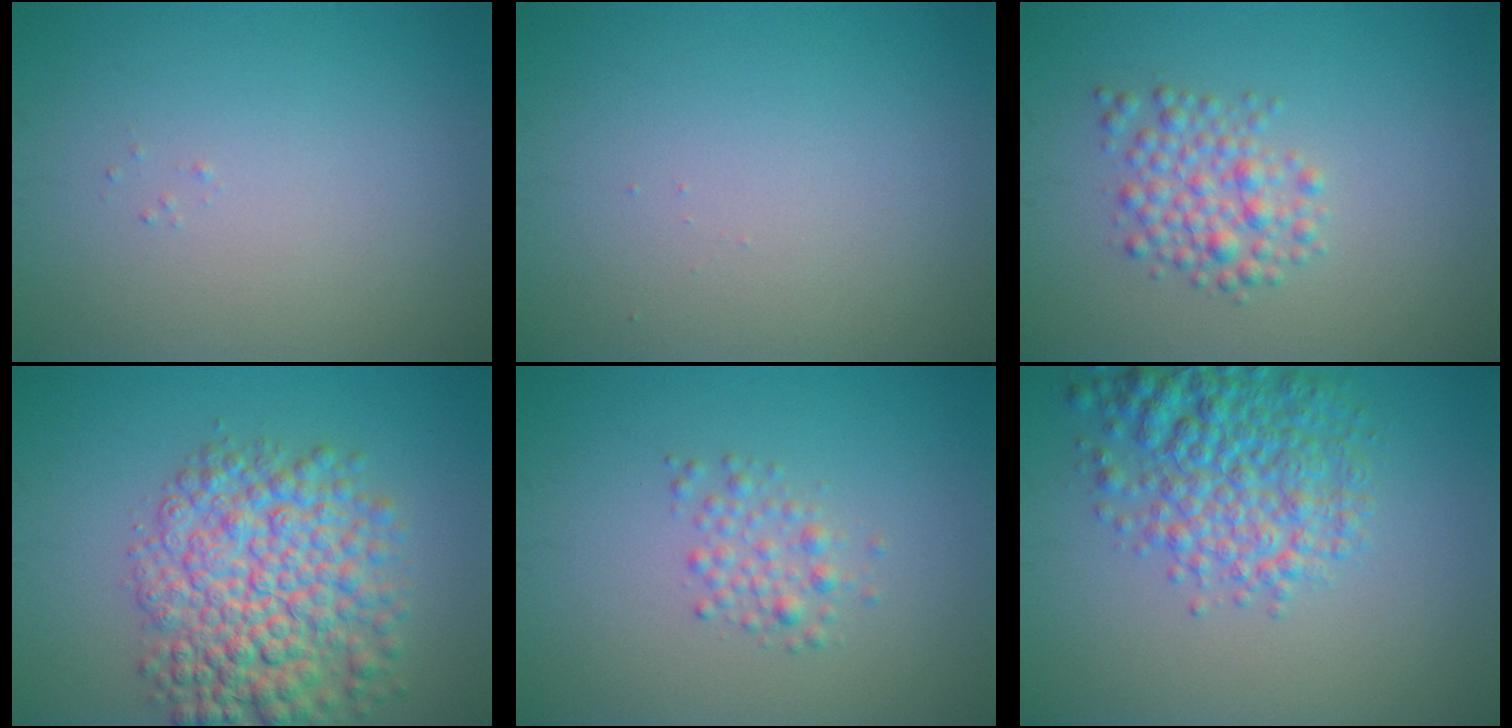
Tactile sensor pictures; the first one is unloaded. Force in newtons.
{"total": 0.0}
{"total": 3.0, "press": 3.0, "slide": 0.1}
{"total": 8.4, "press": 8.4, "slide": 0.2}
{"total": 1.8, "press": 1.8, "slide": 0.0}
{"total": 5.8, "press": 5.8, "slide": 0.3}